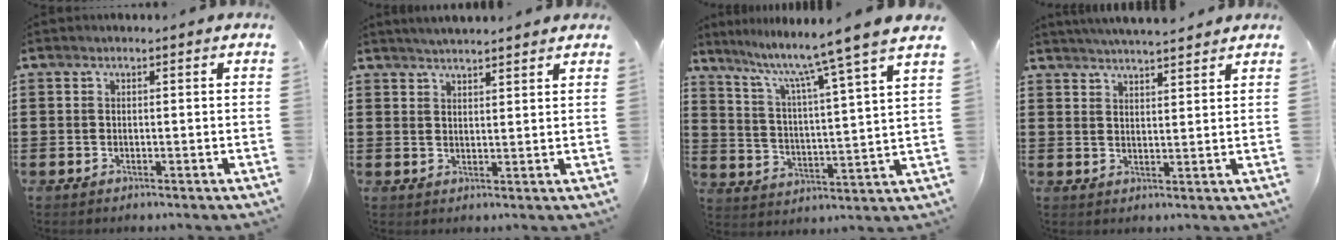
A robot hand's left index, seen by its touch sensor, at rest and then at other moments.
{"total": 2.5, "force": [2.5, -0.2, 0.4], "torque": [-0.013, -0.005, 0.047]}
{"total": 9.2, "force": [7.8, -1.7, 4.6], "torque": [-0.111, -0.062, 0.119]}
{"total": 3.7, "force": [3.6, -0.1, 0.6], "torque": [-0.024, -0.012, 0.066]}